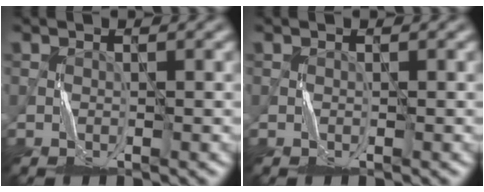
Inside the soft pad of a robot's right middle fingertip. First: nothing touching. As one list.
[{"total": 0.0}]